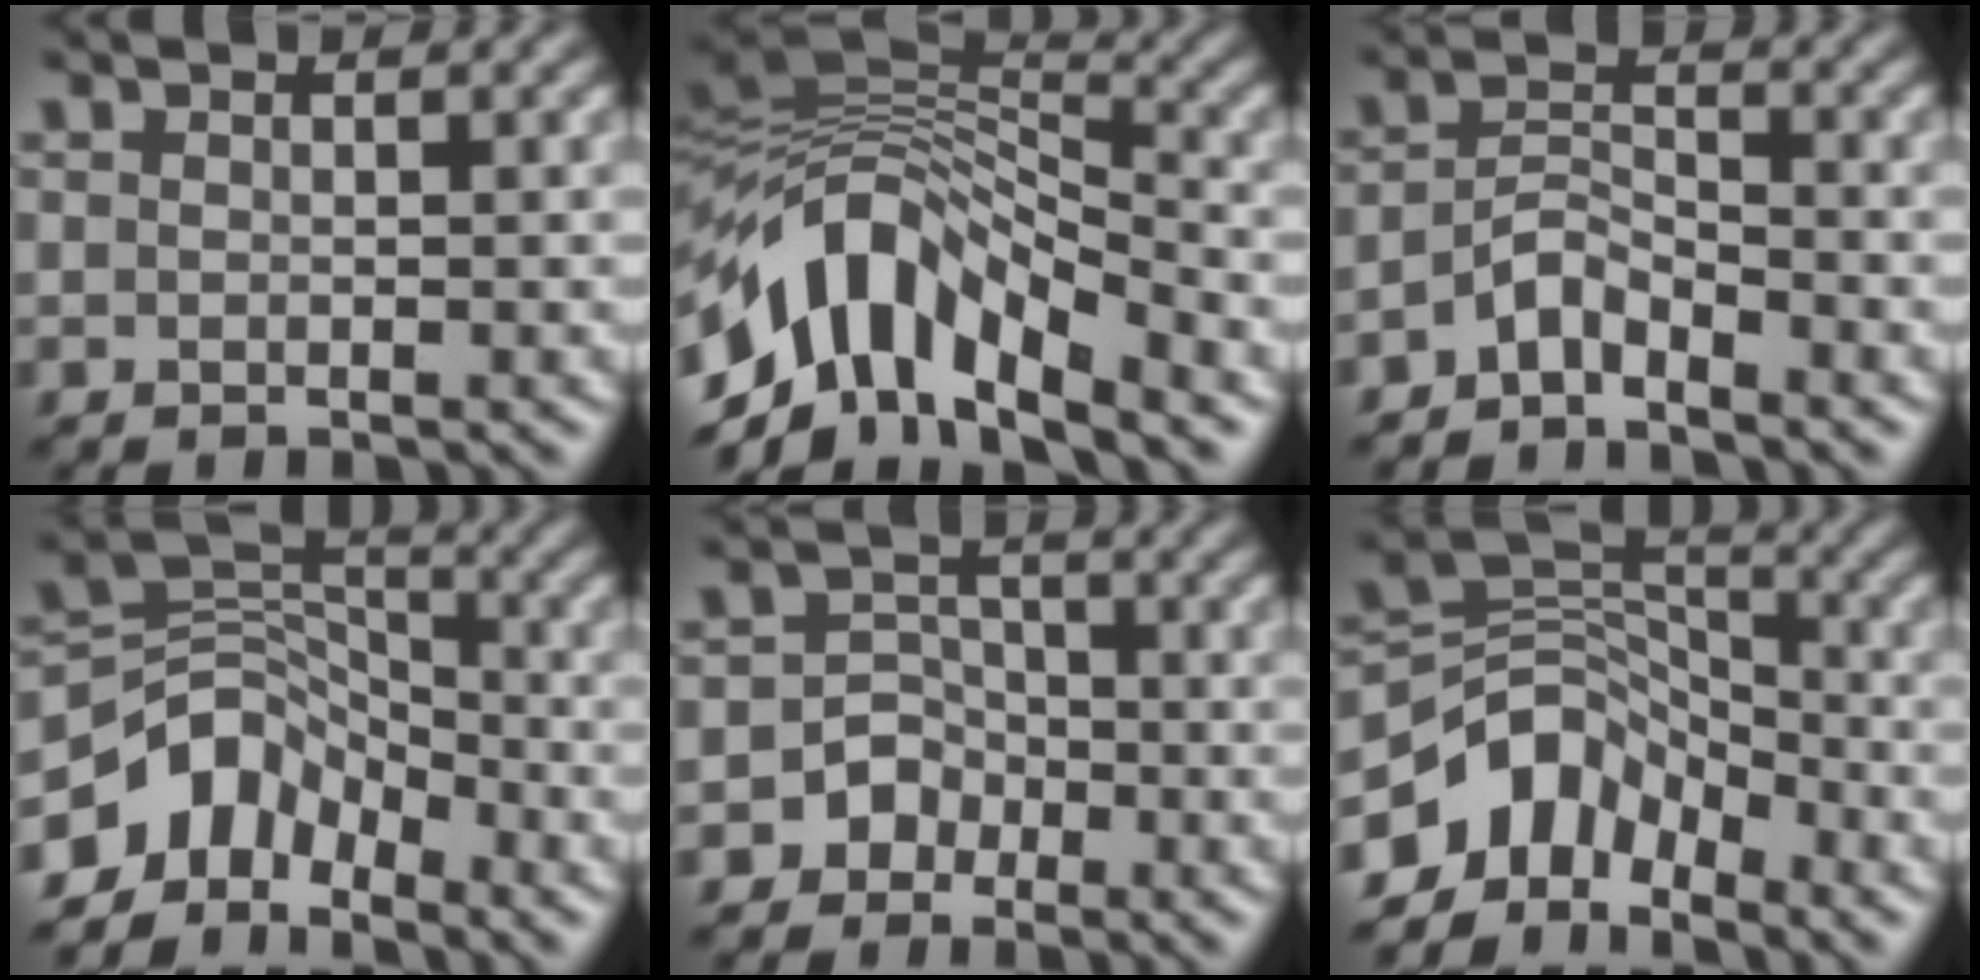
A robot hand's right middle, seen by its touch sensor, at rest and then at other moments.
{"total": 11.4, "force": [-5.4, 5.8, 8.2], "torque": [-0.145, 0.019, -0.103]}
{"total": 2.6, "force": [-2.1, 0.8, 1.3], "torque": [-0.024, 0.011, -0.048]}
{"total": 5.6, "force": [-4.0, 3.5, 2.0], "torque": [-0.021, 0.007, -0.084]}
{"total": 3.2, "force": [-1.8, 2.7, 0.2], "torque": [0.039, 0.011, -0.045]}
{"total": 6.3, "force": [-4.2, 4.0, 2.4], "torque": [-0.029, 0.008, -0.090]}